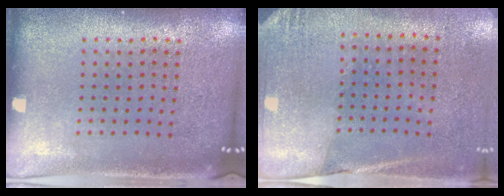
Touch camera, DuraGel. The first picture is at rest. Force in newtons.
{"total": 2.7, "press": 2.4, "slide": 1.3}